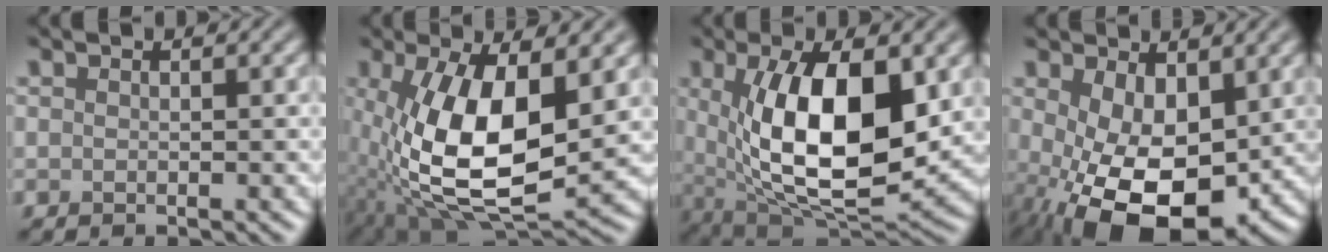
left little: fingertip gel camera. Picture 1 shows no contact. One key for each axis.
{"total": 13.4, "fx": 0.2, "fy": 6.4, "fz": 11.7, "tx": -0.223, "ty": -0.006, "tz": 0.004}
{"total": 12.8, "fx": 1.3, "fy": 5.8, "fz": 11.3, "tx": -0.187, "ty": -0.017, "tz": 0.029}
{"total": 11.2, "fx": -2.4, "fy": 6.3, "fz": 9.0, "tx": -0.169, "ty": -0.041, "tz": -0.023}